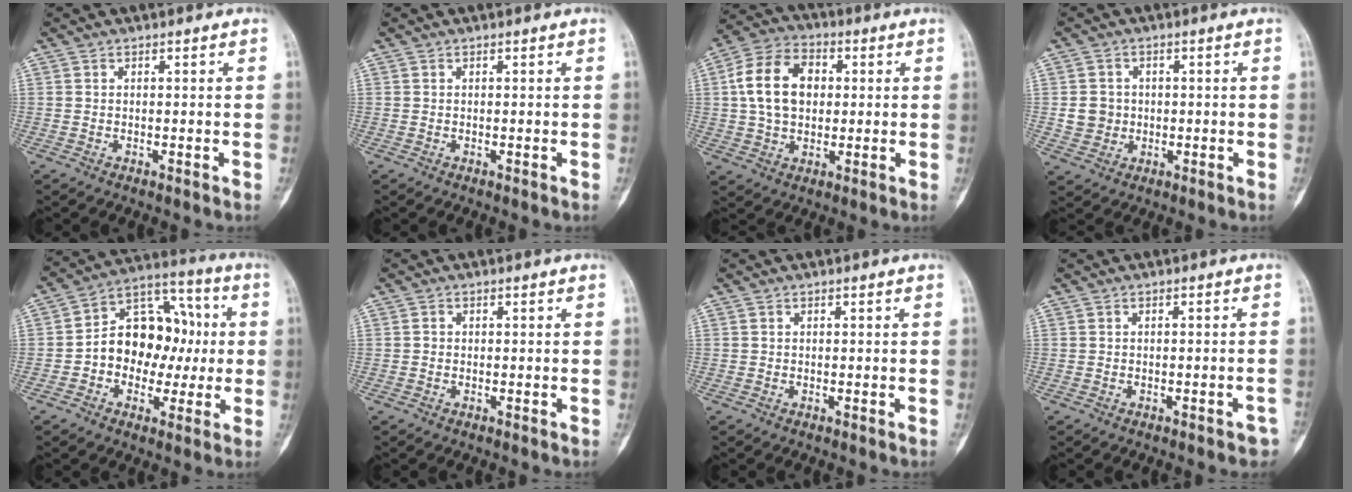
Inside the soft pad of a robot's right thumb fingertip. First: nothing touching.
{"total": 0.0}
{"total": 13.0, "force": [1.8, 9.2, 9.1], "torque": [-0.144, 0.014, 0.024]}
{"total": 4.5, "force": [0.0, 4.3, 1.5], "torque": [-0.007, 0.004, 0.003]}
{"total": 15.4, "force": [-0.5, 11.5, 10.2], "torque": [-0.109, 0.046, -0.016]}
{"total": 0.6, "force": [0.0, 0.6, 0.2], "torque": [0.004, 0.002, -0.003]}
{"total": 0.0}
{"total": 2.7, "force": [-2.0, 1.0, 1.6], "torque": [-0.016, 0.016, -0.017]}